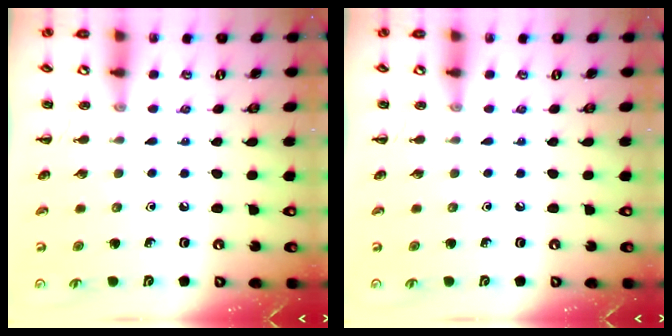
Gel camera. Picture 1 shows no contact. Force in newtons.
{"total": 0.0}